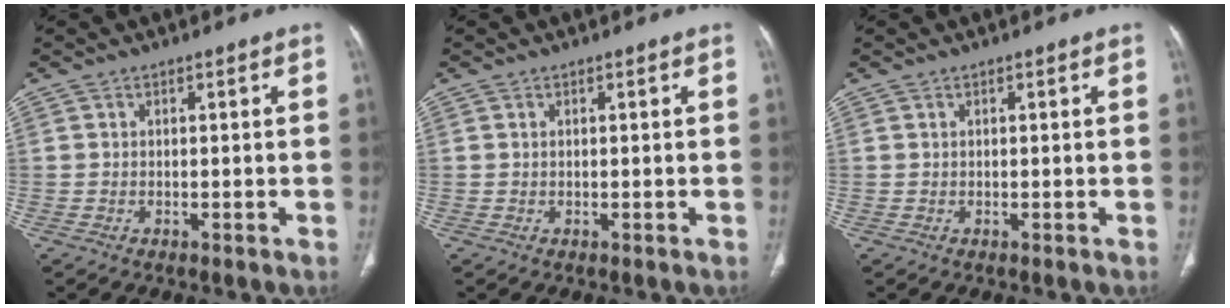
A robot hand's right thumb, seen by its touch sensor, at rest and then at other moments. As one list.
[{"total": 0.0}, {"total": 0.0}]